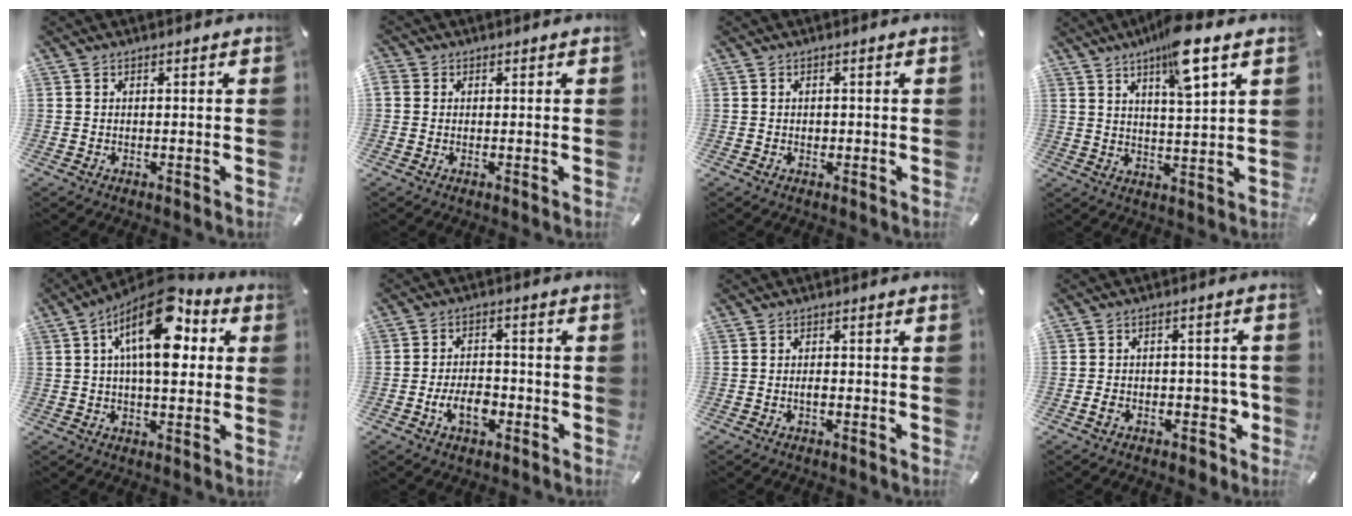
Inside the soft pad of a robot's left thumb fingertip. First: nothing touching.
{"total": 1.3, "force": [0.1, 1.3, 0.2], "torque": [-0.005, 0.006, -0.001]}
{"total": 0.9, "force": [-0.1, 0.7, 0.4], "torque": [-0.008, 0.003, -0.004]}
{"total": 10.4, "force": [6.8, 2.1, 7.7], "torque": [-0.123, -0.031, 0.114]}
{"total": 16.6, "force": [6.0, 7.6, 13.5], "torque": [-0.229, -0.029, 0.095]}
{"total": 7.4, "force": [-3.0, 4.5, 5.0], "torque": [-0.104, 0.011, -0.055]}
{"total": 1.7, "force": [-0.7, 0.8, 1.3], "torque": [-0.026, 0.004, -0.015]}
{"total": 6.3, "force": [-2.2, 4.3, 4.1], "torque": [-0.048, 0.010, -0.035]}